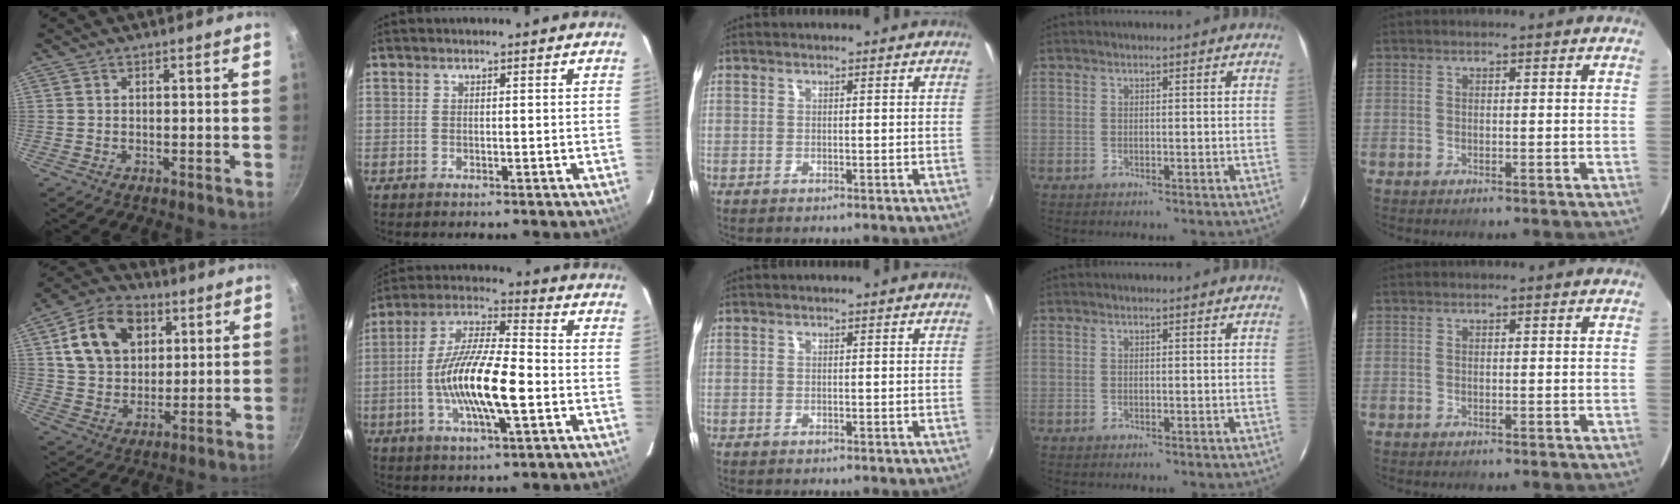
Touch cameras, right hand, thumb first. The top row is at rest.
{"thumb": {"total": 15.5, "force": [5.2, 11.5, 9.0], "torque": [-0.137, -0.002, 0.086]}, "index": {"total": 15.6, "force": [-3.5, 3.6, 14.8], "torque": [-0.286, -0.002, -0.070]}}